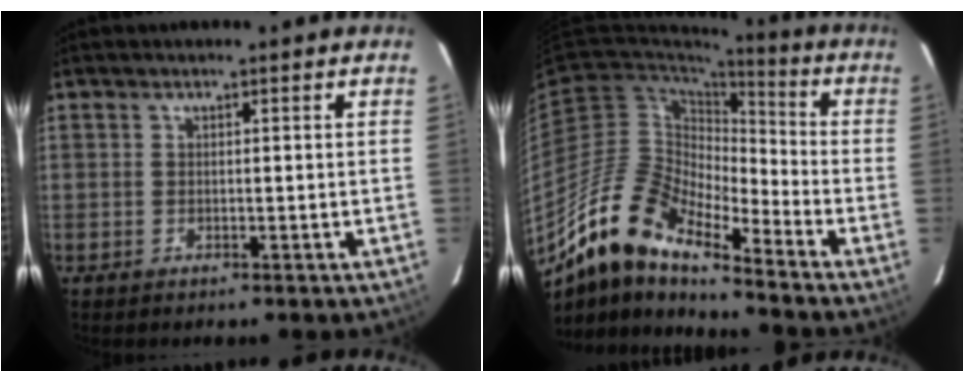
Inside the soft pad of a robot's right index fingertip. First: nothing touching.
{"total": 15.6, "force": [-12.6, 4.0, 8.2], "torque": [-0.138, -0.007, -0.253]}